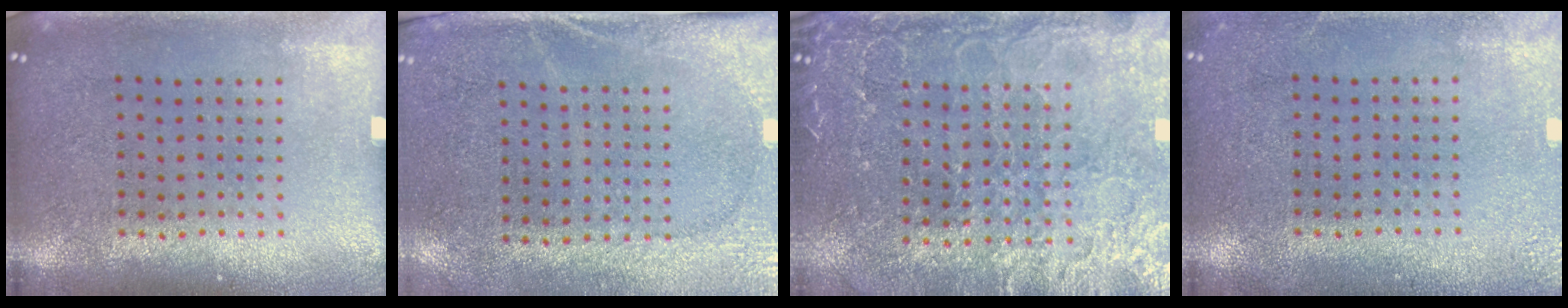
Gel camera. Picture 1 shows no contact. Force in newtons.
{"total": 2.8, "press": 2.3, "slide": 1.6}
{"total": 4.2, "press": 4.0, "slide": 1.5}
{"total": 2.4, "press": 2.4, "slide": 0.3}